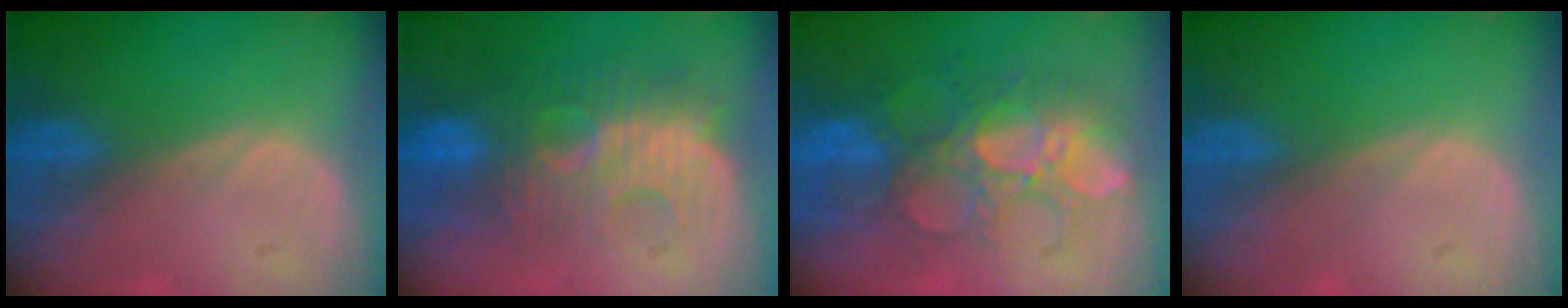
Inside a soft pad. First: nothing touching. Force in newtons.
{"total": 9.3, "press": 9.1, "slide": 1.9}
{"total": 10.1, "press": 9.2, "slide": 4.3}
{"total": 0.0}